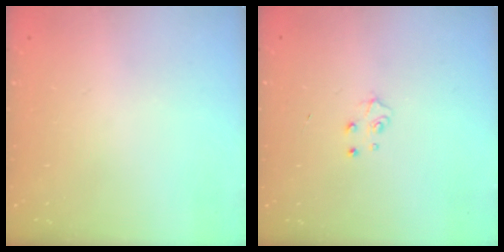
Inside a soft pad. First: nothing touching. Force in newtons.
{"total": 4.0, "press": 4.0, "slide": 0.5}